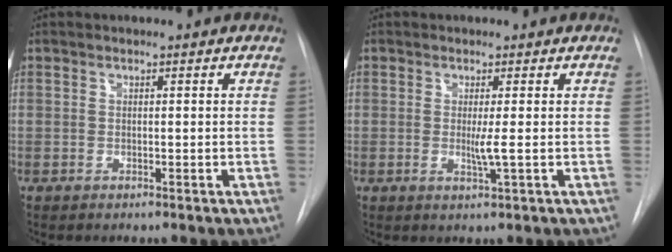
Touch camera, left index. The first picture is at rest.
{"total": 2.1, "force": [0.0, -0.4, 2.0], "torque": [-0.041, -0.006, 0.000]}